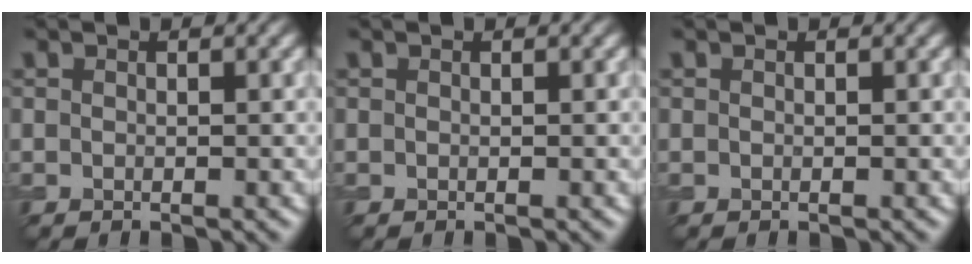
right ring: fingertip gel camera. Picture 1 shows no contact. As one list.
[{"total": 0.0}, {"total": 0.0}]